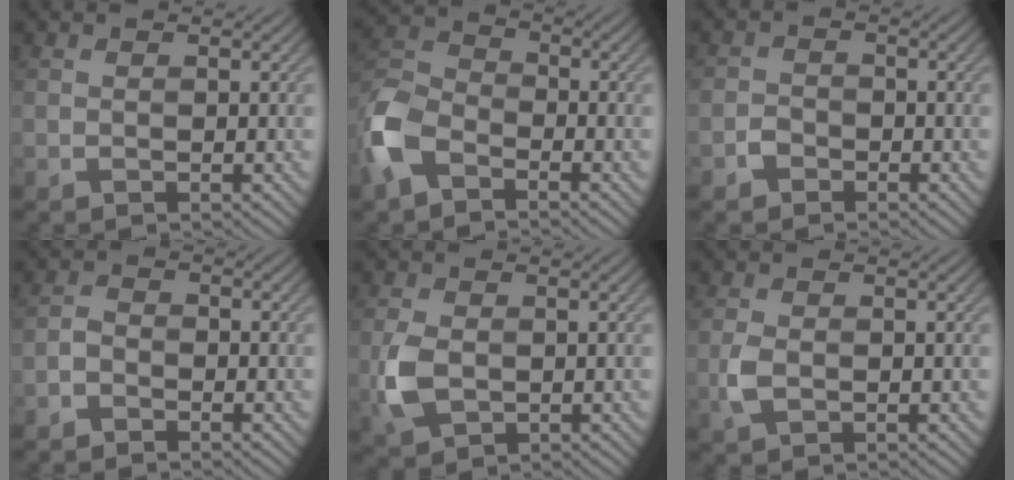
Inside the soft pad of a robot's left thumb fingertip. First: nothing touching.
{"total": 8.5, "force": [-4.6, 4.8, 5.3], "torque": [-0.131, -0.001, -0.116]}
{"total": 1.7, "force": [-1.1, 1.2, 0.4], "torque": [-0.003, 0.007, -0.027]}
{"total": 1.8, "force": [-1.4, 0.9, 0.6], "torque": [-0.010, 0.005, -0.038]}
{"total": 4.9, "force": [-0.6, 3.2, 3.6], "torque": [-0.093, -0.008, -0.014]}
{"total": 2.3, "force": [-0.4, 1.3, 1.8], "torque": [-0.052, -0.004, -0.012]}